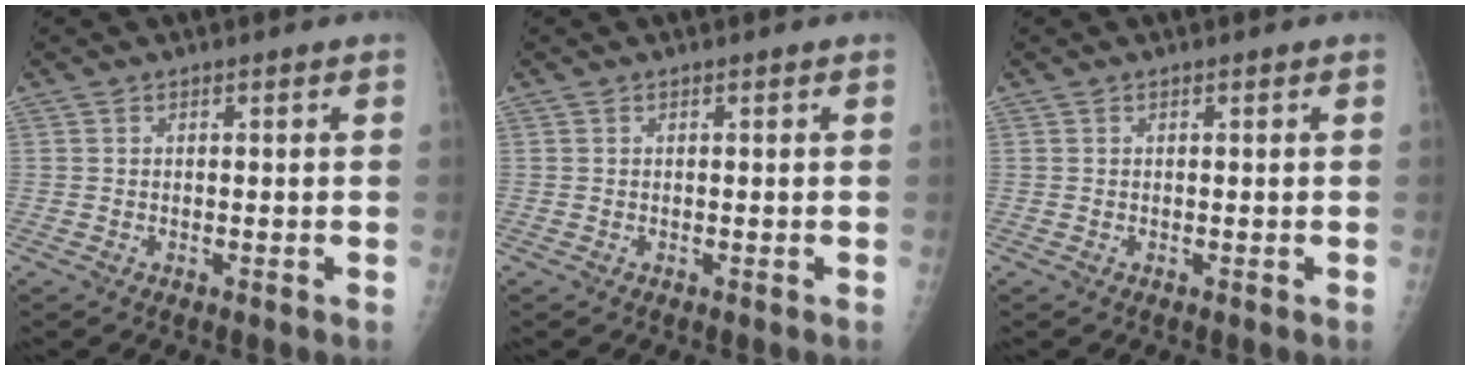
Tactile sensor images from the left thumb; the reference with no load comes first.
{"total": 0.0}
{"total": 0.0}